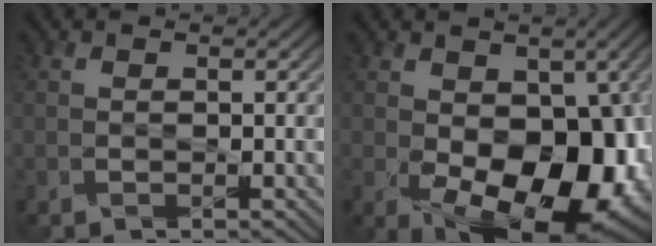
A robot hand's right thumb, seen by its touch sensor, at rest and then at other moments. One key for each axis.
{"total": 16.6, "fx": -3.2, "fy": 9.6, "fz": 13.1, "tx": -0.189, "ty": -0.035, "tz": -0.035}